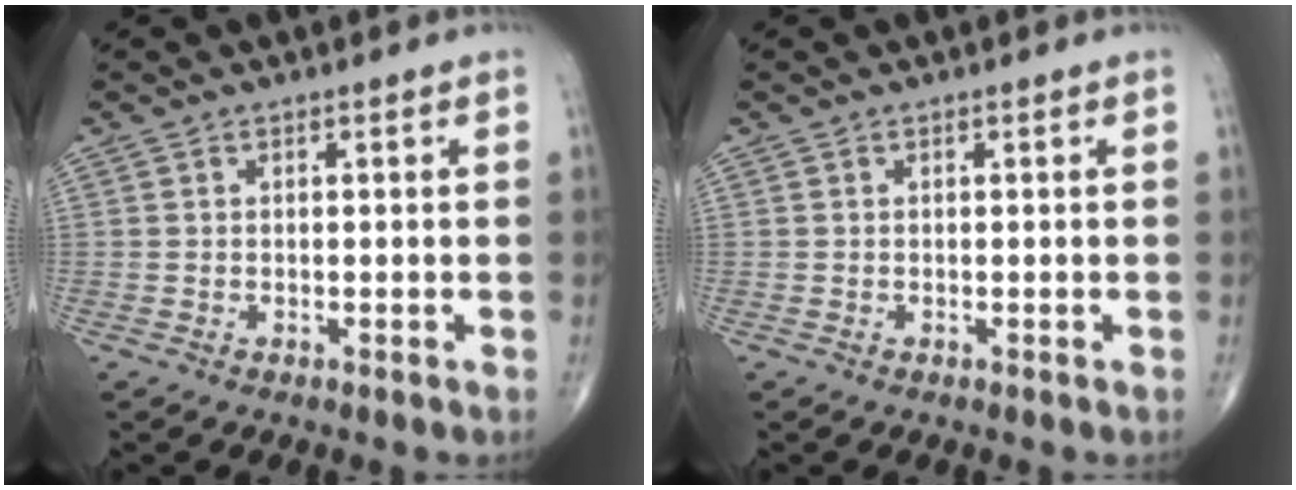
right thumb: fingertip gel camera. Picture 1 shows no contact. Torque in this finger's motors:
{"motor_torque": [-0.10, 0.10, -0.13, -0.13, 0.00]}